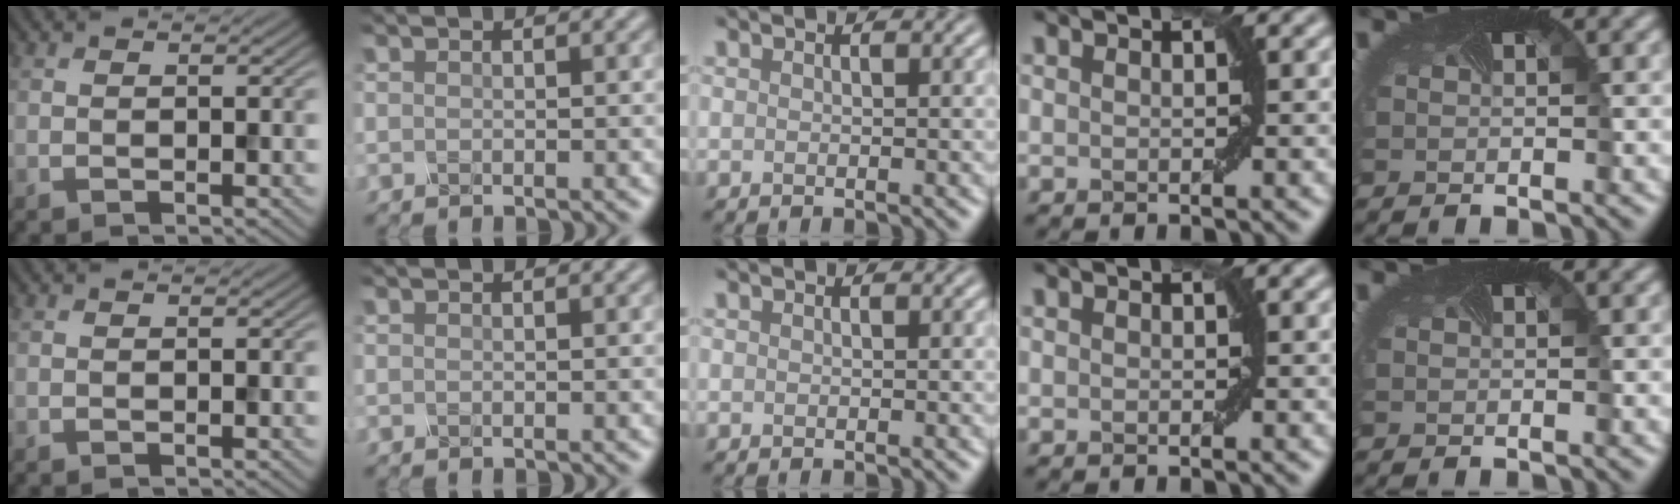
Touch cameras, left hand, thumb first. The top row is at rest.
{}